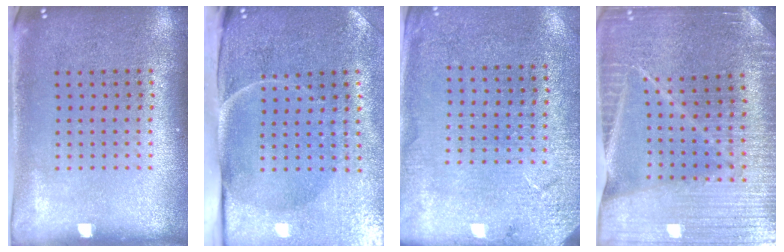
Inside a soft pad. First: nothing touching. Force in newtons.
{"total": 5.0, "press": 3.9, "slide": 3.0}
{"total": 2.6, "press": 2.5, "slide": 0.5}
{"total": 3.6, "press": 3.5, "slide": 0.7}